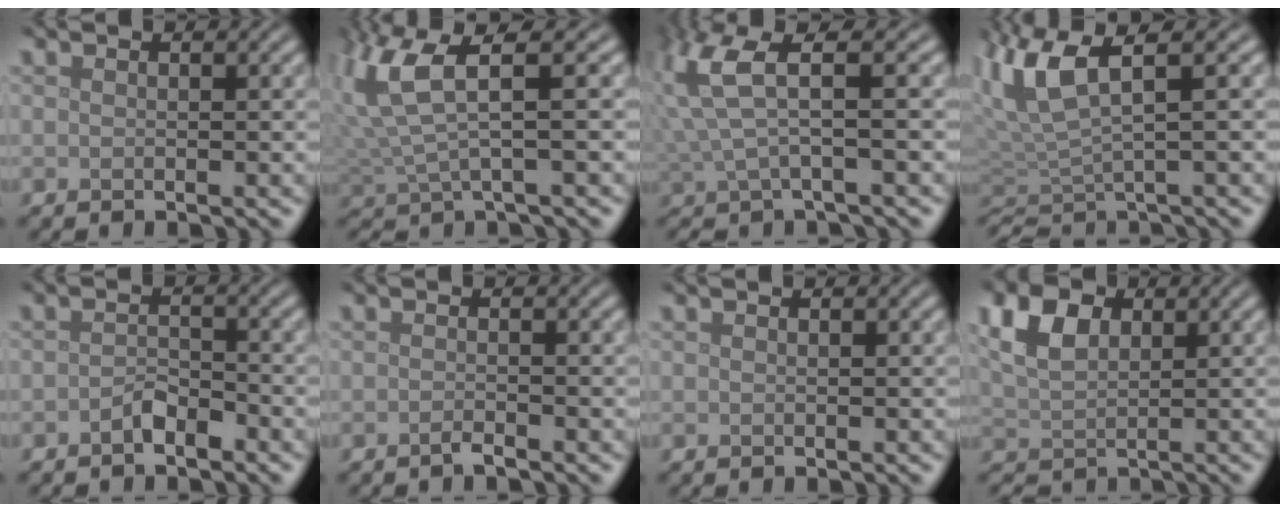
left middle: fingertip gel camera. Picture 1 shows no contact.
{"total": 5.4, "force": [2.0, 1.2, 4.9], "torque": [-0.119, 0.003, 0.039]}
{"total": 5.0, "force": [1.7, 0.8, 4.6], "torque": [-0.110, 0.008, 0.030]}
{"total": 5.4, "force": [2.0, 1.5, 4.8], "torque": [-0.100, 0.004, 0.032]}
{"total": 1.7, "force": [-1.2, 0.7, 1.0], "torque": [-0.019, 0.005, -0.024]}
{"total": 0.9, "force": [-0.7, 0.1, 0.6], "torque": [-0.010, 0.002, -0.017]}
{"total": 0.0}
{"total": 4.2, "force": [1.6, 2.8, 2.6], "torque": [-0.056, 0.003, 0.030]}